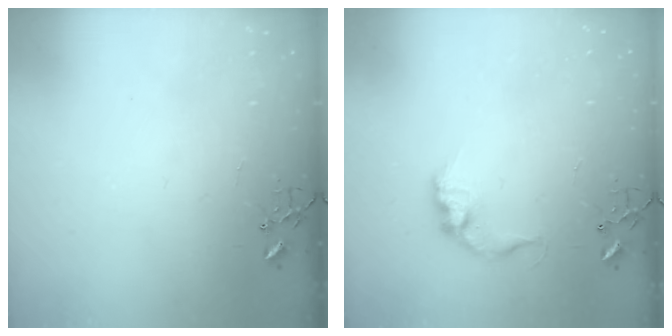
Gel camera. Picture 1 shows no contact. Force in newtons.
{"total": 11.0, "press": 11.0, "slide": 0.3}